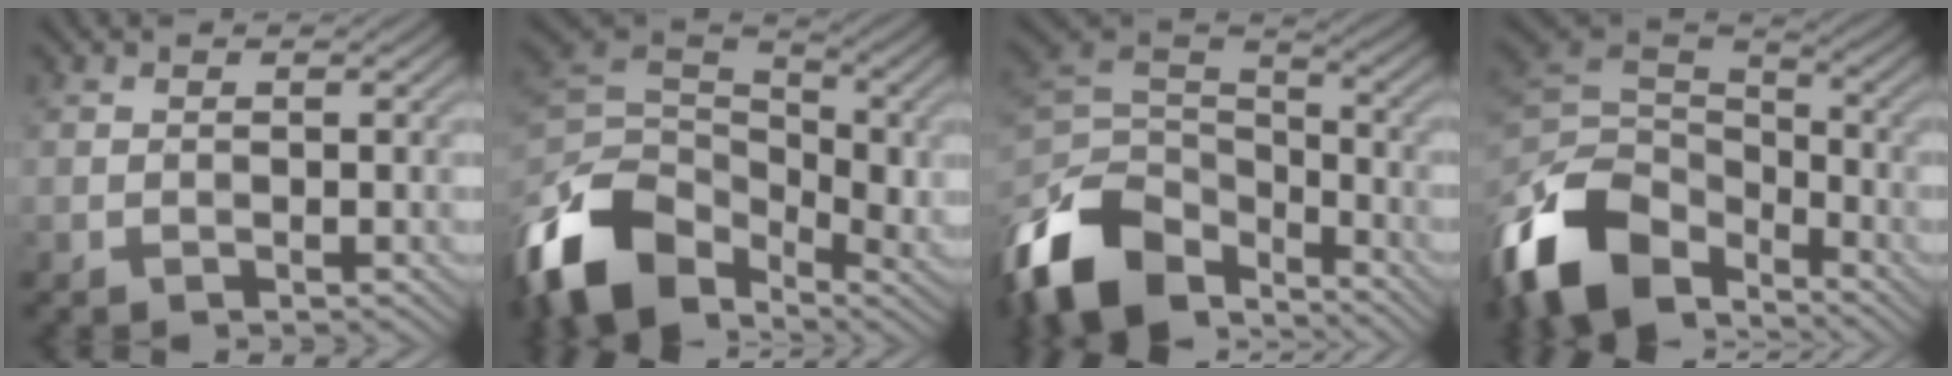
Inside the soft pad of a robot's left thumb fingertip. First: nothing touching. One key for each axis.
{"total": 14.2, "fx": -6.0, "fy": 9.7, "fz": 8.4, "tx": -0.221, "ty": -0.002, "tz": -0.127}
{"total": 13.8, "fx": -8.7, "fy": 8.1, "fz": 7.1, "tx": -0.195, "ty": -0.003, "tz": -0.172}
{"total": 13.7, "fx": -7.9, "fy": 8.4, "fz": 7.4, "tx": -0.198, "ty": -0.004, "tz": -0.163}